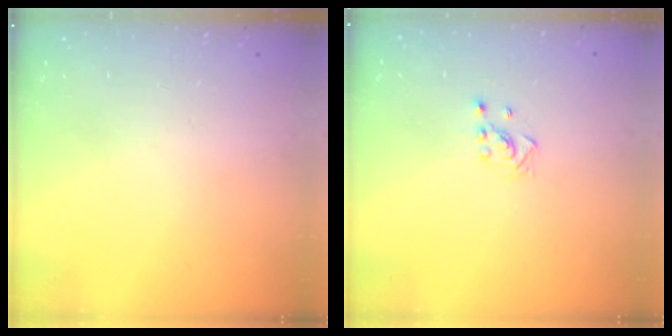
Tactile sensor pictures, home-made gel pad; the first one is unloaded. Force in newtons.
{"total": 2.2, "press": 2.2, "slide": 0.2}